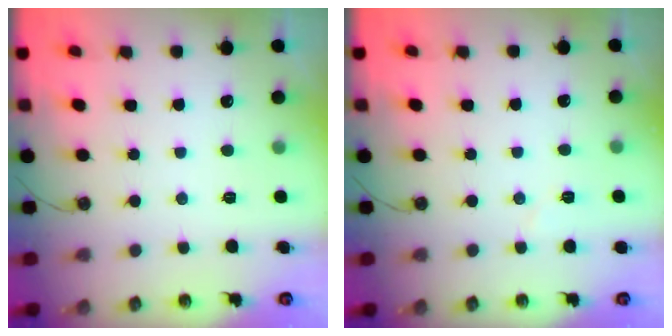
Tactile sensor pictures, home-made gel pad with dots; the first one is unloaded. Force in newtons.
{"total": 3.3, "press": 3.0, "slide": 1.5}